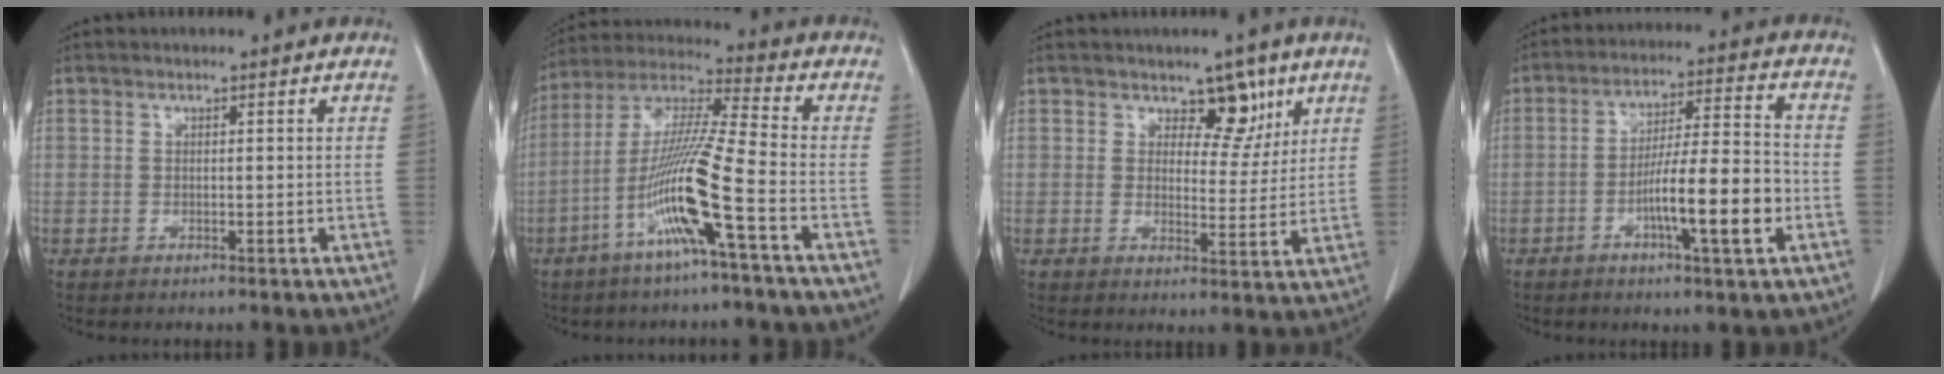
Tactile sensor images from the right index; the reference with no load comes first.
{"total": 13.5, "force": [-5.3, -1.1, 12.4], "torque": [-0.249, -0.003, -0.110]}
{"total": 5.5, "force": [3.3, 3.2, 3.0], "torque": [-0.025, -0.002, 0.049]}
{"total": 11.9, "force": [-3.7, 0.9, 11.2], "torque": [-0.188, 0.002, -0.063]}